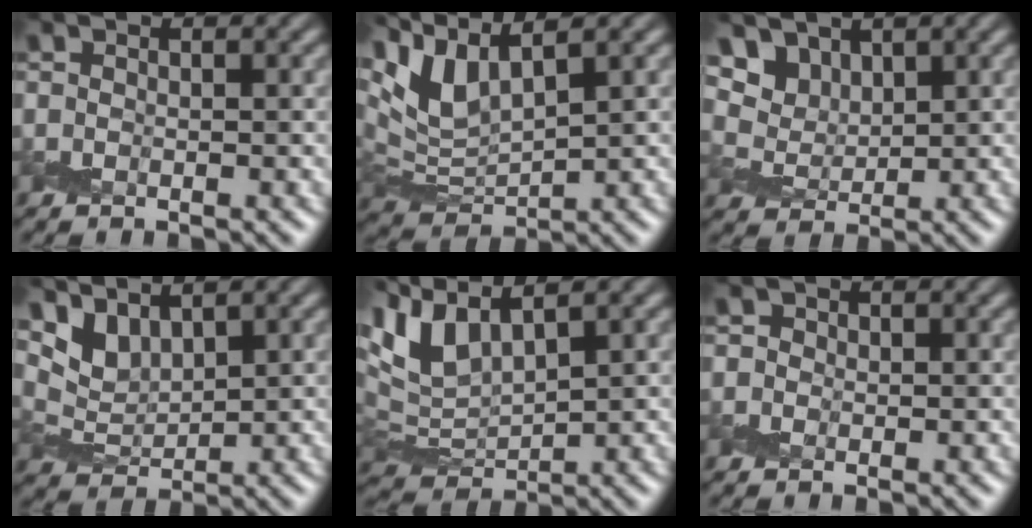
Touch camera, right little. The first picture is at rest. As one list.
[{"total": 5.4, "force": [3.5, 1.8, 3.6], "torque": [-0.087, 0.009, 0.066]}, {"total": 4.8, "force": [3.3, 2.7, 2.2], "torque": [-0.052, -0.009, 0.063]}, {"total": 2.9, "force": [2.6, 0.9, 1.0], "torque": [-0.031, -0.010, 0.047]}, {"total": 6.1, "force": [3.6, 2.6, 4.2], "torque": [-0.101, 0.013, 0.065]}, {"total": 0.9, "force": [-0.1, 0.9, 0.2], "torque": [-0.002, 0.000, -0.006]}]